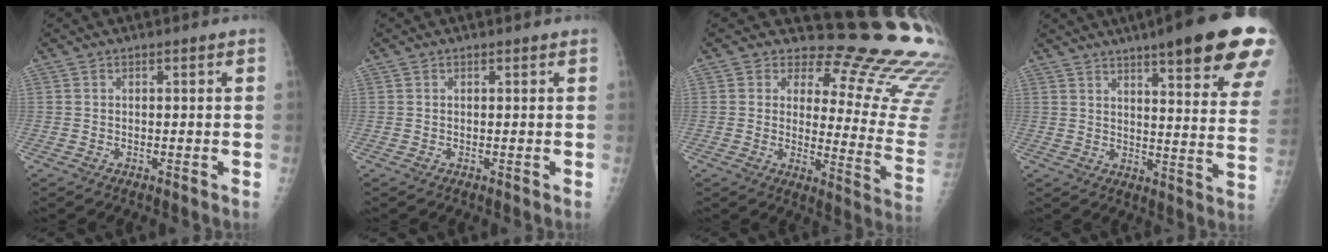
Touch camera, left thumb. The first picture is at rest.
{"total": 0.0}
{"total": 21.0, "force": [17.2, 7.0, 9.8], "torque": [-0.073, -0.160, 0.189]}
{"total": 24.3, "force": [16.0, 4.1, 17.8], "torque": [-0.202, -0.055, 0.199]}